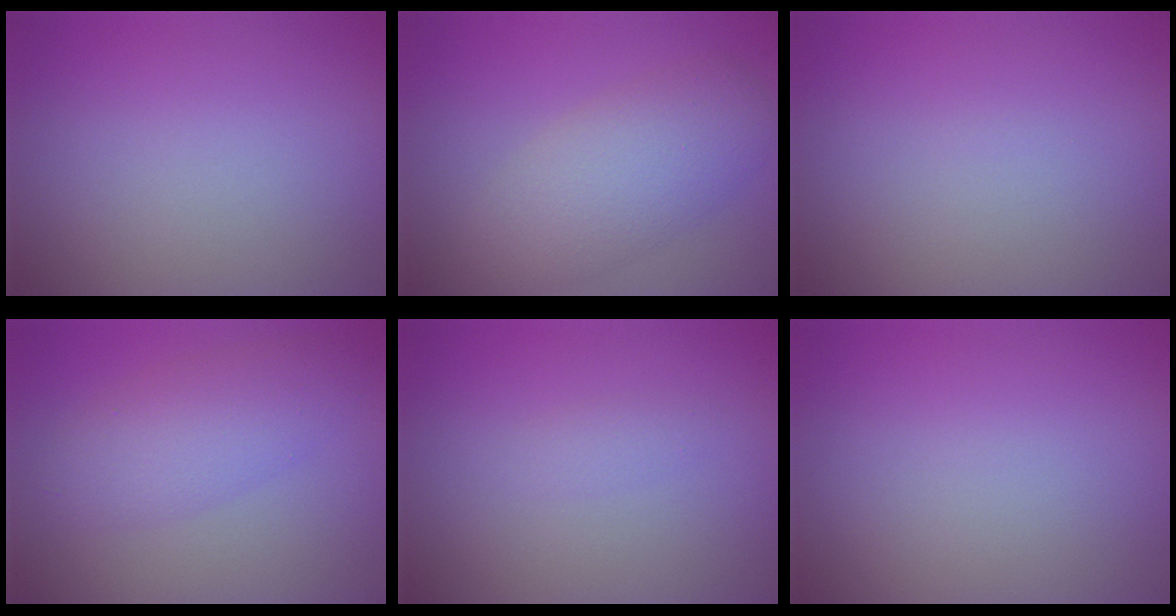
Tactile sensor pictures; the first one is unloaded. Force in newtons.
{"total": 5.1, "press": 5.1, "slide": 0.2}
{"total": 0.0}
{"total": 3.9, "press": 3.9, "slide": 0.1}
{"total": 0.8, "press": 0.8, "slide": 0.1}
{"total": 0.0}